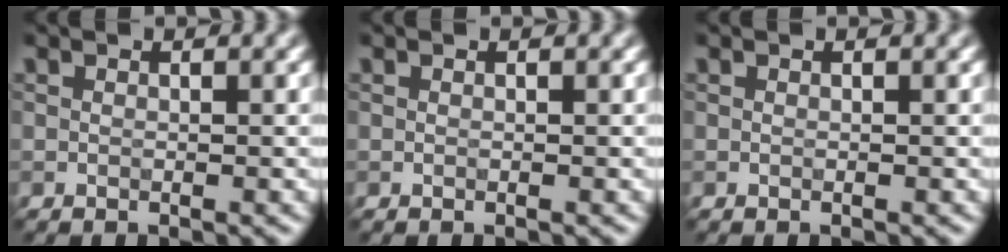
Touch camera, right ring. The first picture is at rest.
{"total": 0.0}
{"total": 0.0}